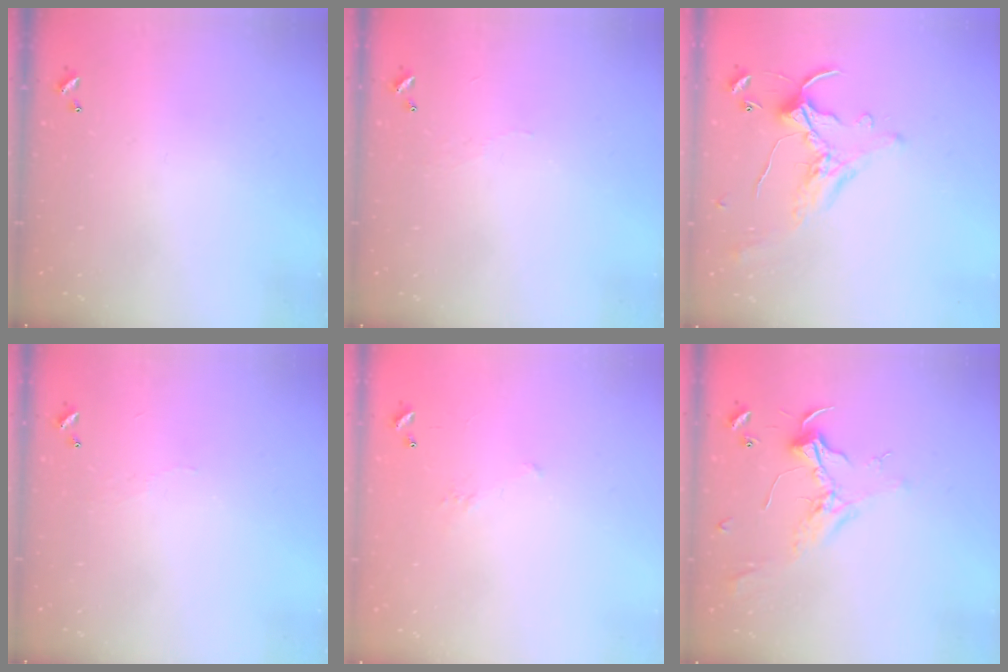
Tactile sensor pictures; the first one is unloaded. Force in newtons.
{"total": 2.0, "press": 1.9, "slide": 0.4}
{"total": 1.1, "press": 0.3, "slide": 1.0}
{"total": 2.0, "press": 1.9, "slide": 0.4}
{"total": 5.5, "press": 5.4, "slide": 0.9}
{"total": 2.3, "press": 2.2, "slide": 0.7}